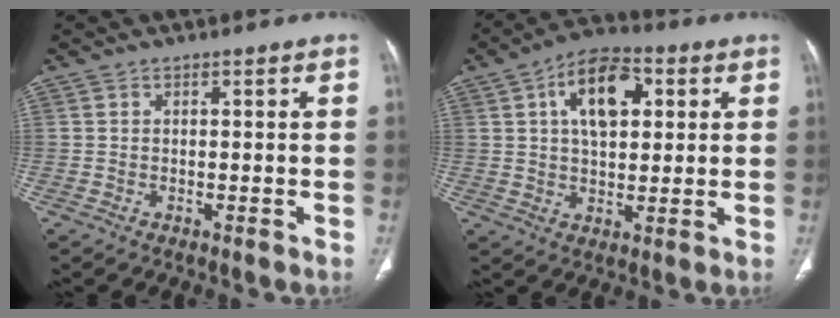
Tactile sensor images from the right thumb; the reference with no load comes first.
{"total": 12.7, "force": [3.9, 7.1, 9.7], "torque": [-0.137, 0.006, 0.059]}